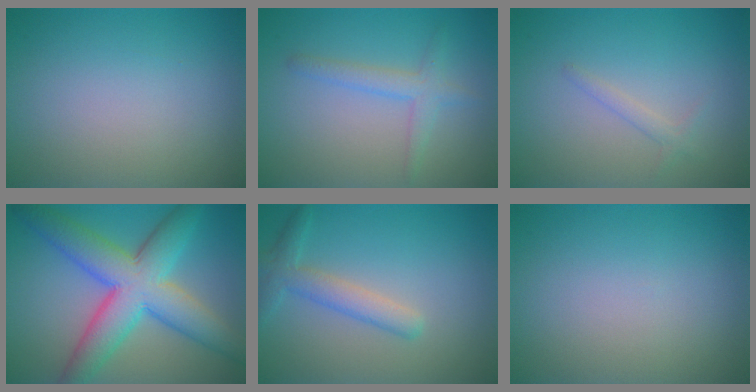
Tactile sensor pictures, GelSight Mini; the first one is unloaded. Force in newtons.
{"total": 2.3, "press": 2.3, "slide": 0.1}
{"total": 1.0, "press": 1.0, "slide": 0.0}
{"total": 9.4, "press": 9.4, "slide": 0.1}
{"total": 2.9, "press": 2.9, "slide": 0.1}
{"total": 0.0}